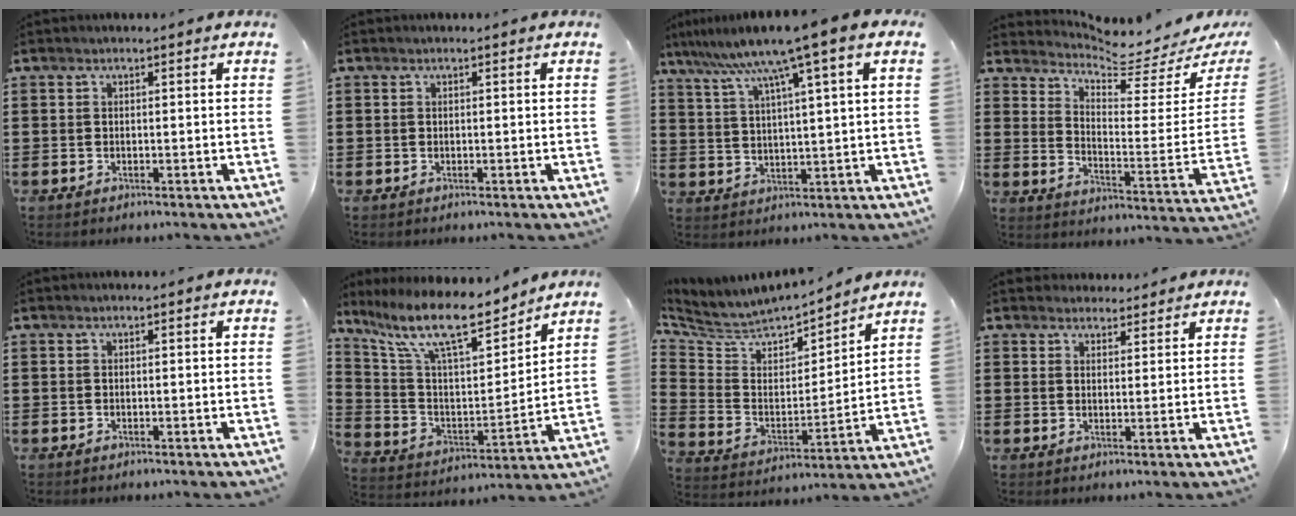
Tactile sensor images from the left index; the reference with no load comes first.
{"total": 0.0}
{"total": 8.4, "force": [5.5, -0.3, 6.3], "torque": [-0.142, -0.026, 0.087]}
{"total": 4.3, "force": [4.2, 0.1, 0.9], "torque": [-0.039, -0.051, 0.064]}
{"total": 0.0}
{"total": 13.3, "force": [10.6, 2.8, 7.5], "torque": [-0.178, -0.059, 0.183]}
{"total": 4.7, "force": [4.1, 2.1, 0.6], "torque": [-0.048, -0.037, 0.064]}
{"total": 2.8, "force": [2.6, 1.1, -0.1], "torque": [-0.006, 0.000, 0.050]}